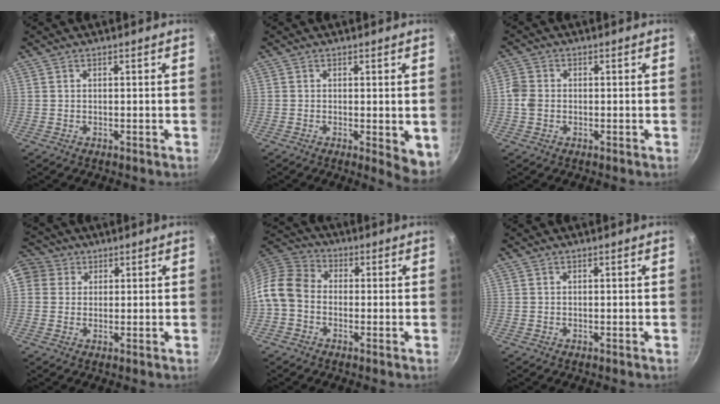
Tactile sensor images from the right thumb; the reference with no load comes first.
{"total": 5.0, "force": [-0.6, 2.0, 4.6], "torque": [-0.049, -0.008, -0.006]}
{"total": 3.4, "force": [-0.6, 2.8, 1.9], "torque": [-0.033, 0.009, -0.017]}
{"total": 9.7, "force": [2.9, 8.5, 3.6], "torque": [-0.060, 0.018, 0.042]}
{"total": 8.7, "force": [-2.0, 6.8, 5.1], "torque": [-0.077, 0.030, -0.062]}
{"total": 0.0}